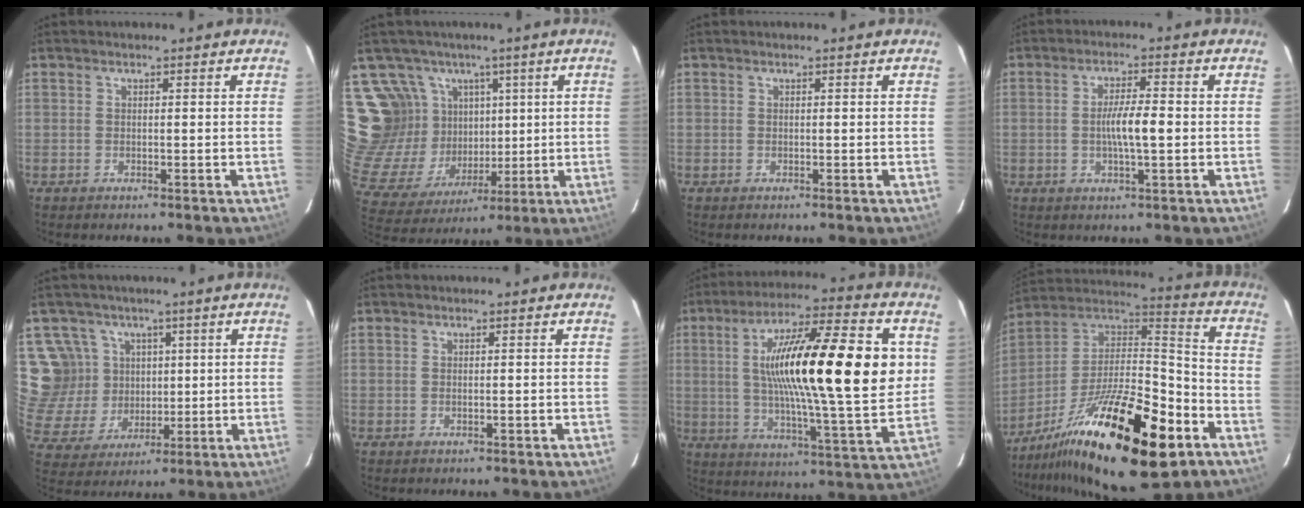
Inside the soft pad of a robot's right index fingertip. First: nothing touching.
{"total": 20.7, "force": [8.0, 17.0, 8.6], "torque": [-0.219, 0.061, 0.179]}
{"total": 0.0}
{"total": 5.3, "force": [-0.4, 0.6, 5.2], "torque": [-0.096, 0.002, -0.009]}
{"total": 12.8, "force": [4.8, 11.7, 2.2], "torque": [-0.080, 0.056, 0.113]}
{"total": 0.0}
{"total": 24.1, "force": [4.0, 2.7, 23.6], "torque": [-0.380, 0.011, 0.051]}
{"total": 27.1, "force": [-14.4, 6.4, 22.1], "torque": [-0.361, -0.003, -0.236]}